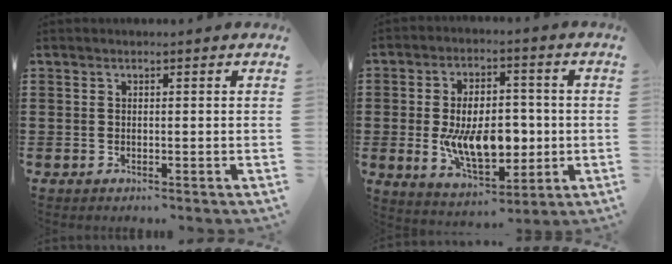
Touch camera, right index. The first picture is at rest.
{"total": 12.4, "force": [-1.0, 7.1, 10.2], "torque": [-0.176, -0.009, -0.016]}